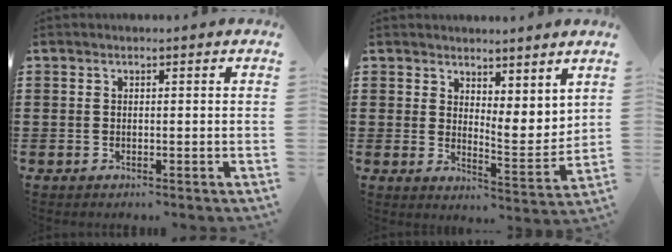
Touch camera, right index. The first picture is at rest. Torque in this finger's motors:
{"motor_torque": [0.99, 0.67, 0.11, 0.06]}